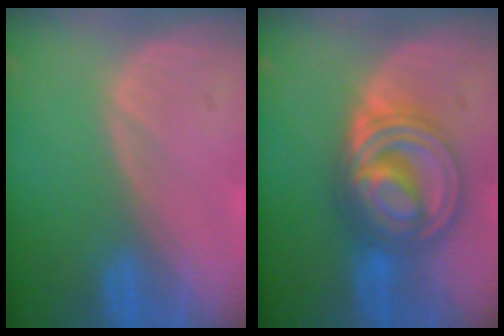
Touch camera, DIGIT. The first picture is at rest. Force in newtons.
{"total": 9.2, "press": 9.2, "slide": 0.7}